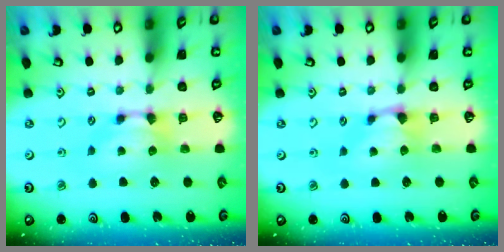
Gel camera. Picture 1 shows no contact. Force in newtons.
{"total": 0.8, "press": 0.2, "slide": 0.8}